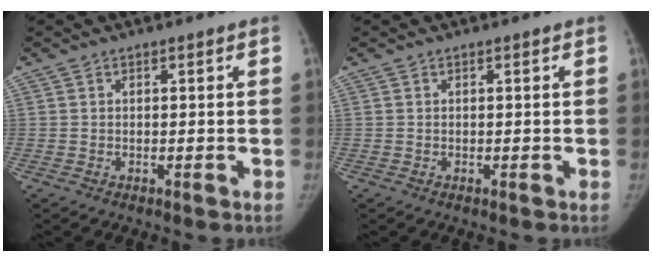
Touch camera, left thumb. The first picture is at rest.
{"total": 0.0}